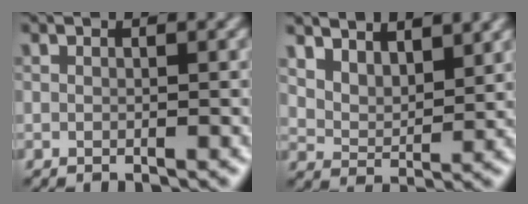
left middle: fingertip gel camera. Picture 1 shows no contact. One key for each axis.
{"total": 7.5, "fx": 5.8, "fy": 3.5, "fz": 3.3, "tx": -0.078, "ty": 0.004, "tz": 0.100}